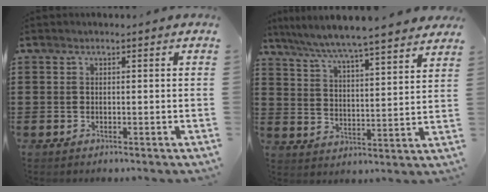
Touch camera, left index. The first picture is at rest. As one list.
[{"total": 5.9, "force": [5.5, -0.7, 2.1], "torque": [-0.065, -0.040, 0.091]}]